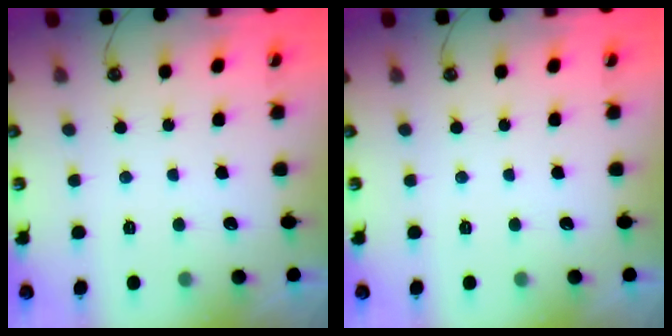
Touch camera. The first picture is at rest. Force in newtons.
{"total": 0.0}